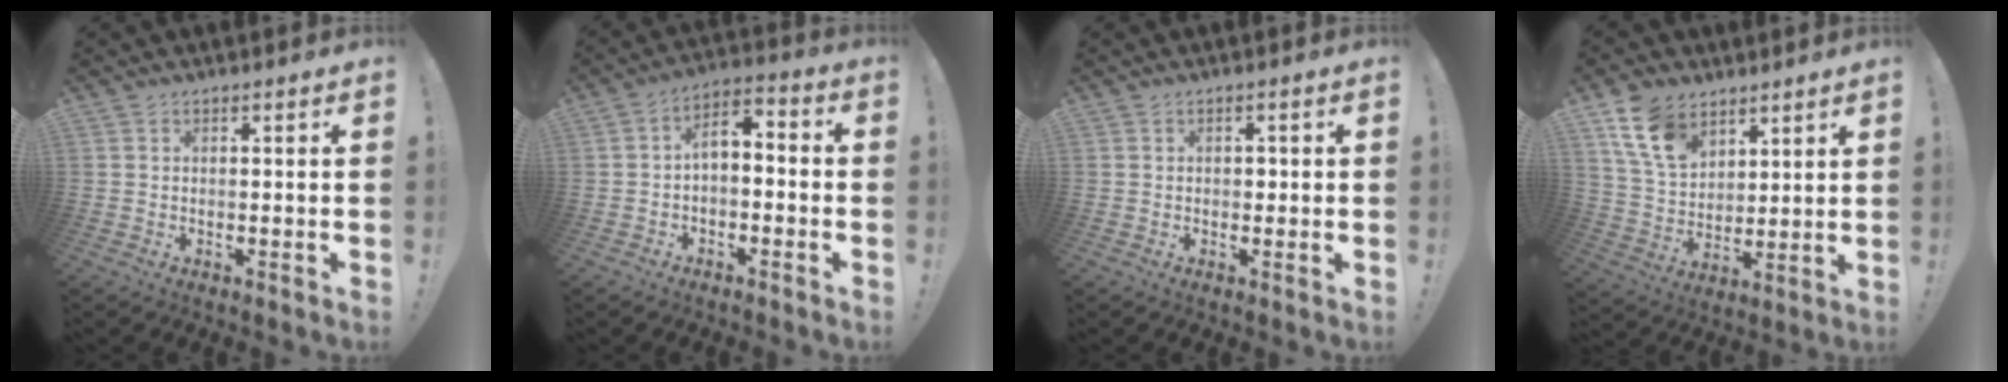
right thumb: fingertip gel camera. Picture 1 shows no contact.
{"total": 4.9, "force": [-1.9, 3.0, 3.3], "torque": [-0.068, 0.011, -0.033]}
{"total": 1.3, "force": [-0.3, 1.1, 0.7], "torque": [-0.008, 0.002, -0.007]}
{"total": 13.7, "force": [8.4, 8.8, 6.3], "torque": [-0.125, -0.032, 0.167]}